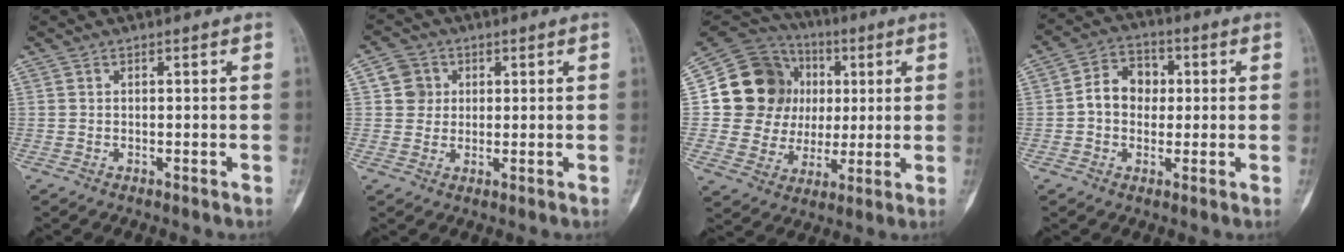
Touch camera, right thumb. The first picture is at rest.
{"total": 4.5, "force": [1.0, 4.3, 0.8], "torque": [0.014, 0.005, 0.014]}
{"total": 17.1, "force": [2.9, 15.3, 7.1], "torque": [-0.085, 0.025, 0.064]}
{"total": 7.9, "force": [0.3, 6.4, 4.7], "torque": [-0.050, 0.021, -0.005]}